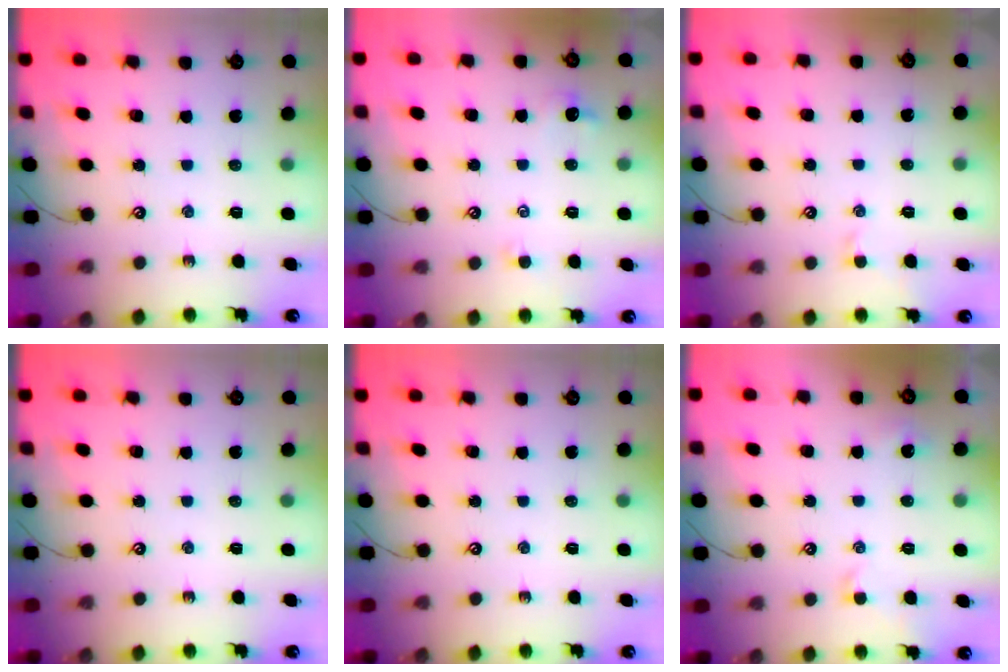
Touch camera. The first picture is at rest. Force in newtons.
{"total": 1.0, "press": 0.8, "slide": 0.5}
{"total": 0.0}
{"total": 0.0}
{"total": 0.0}
{"total": 1.1, "press": 1.0, "slide": 0.5}